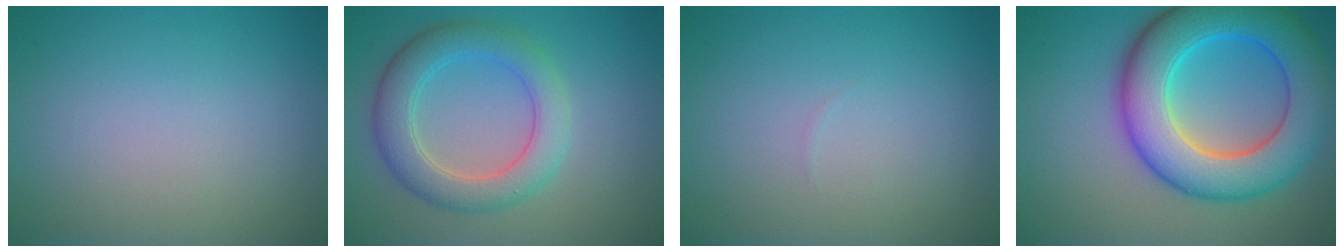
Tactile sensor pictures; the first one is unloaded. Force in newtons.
{"total": 5.1, "press": 5.1, "slide": 0.1}
{"total": 0.0}
{"total": 11.0, "press": 11.0, "slide": 0.5}